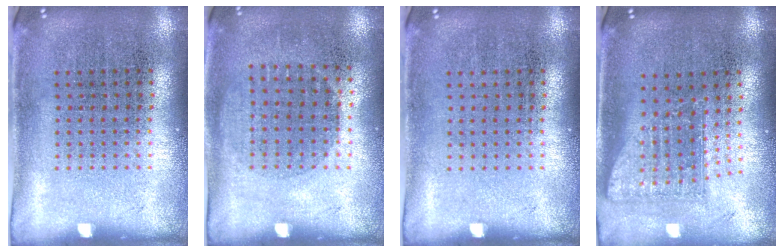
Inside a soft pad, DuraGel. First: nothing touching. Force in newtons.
{"total": 1.0, "press": 0.8, "slide": 0.5}
{"total": 0.0}
{"total": 1.6, "press": 1.2, "slide": 1.1}